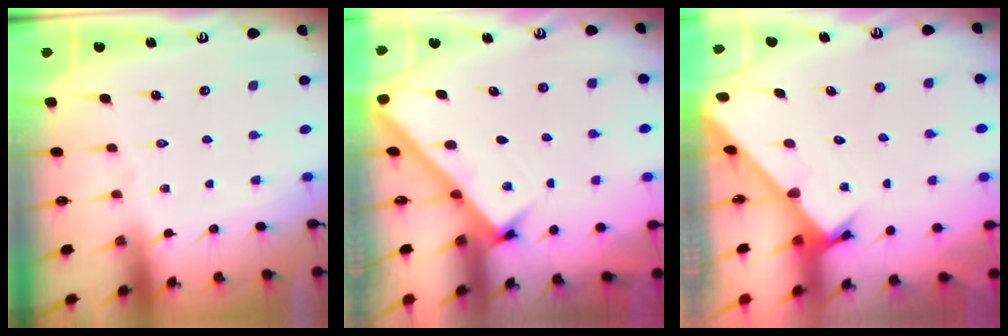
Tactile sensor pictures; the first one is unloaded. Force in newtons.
{"total": 2.7, "press": 2.7, "slide": 0.4}
{"total": 2.1, "press": 2.1, "slide": 0.1}